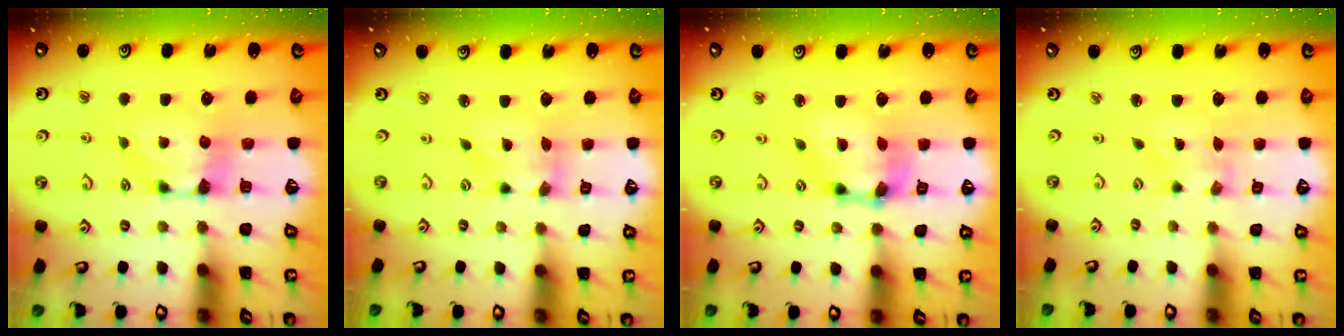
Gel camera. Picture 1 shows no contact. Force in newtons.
{"total": 2.1, "press": 1.6, "slide": 1.3}
{"total": 6.4, "press": 6.0, "slide": 2.0}
{"total": 4.0, "press": 3.9, "slide": 0.8}